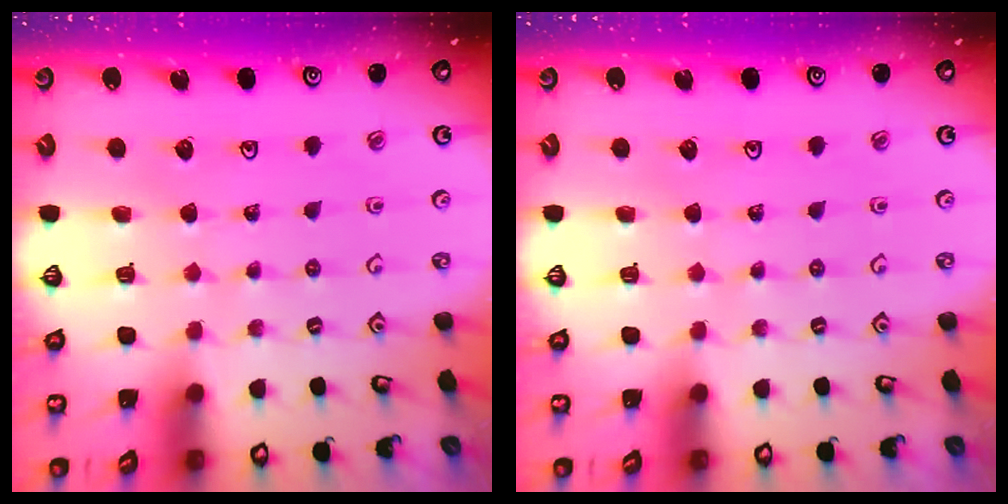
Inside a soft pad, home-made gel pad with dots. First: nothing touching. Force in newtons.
{"total": 0.0}